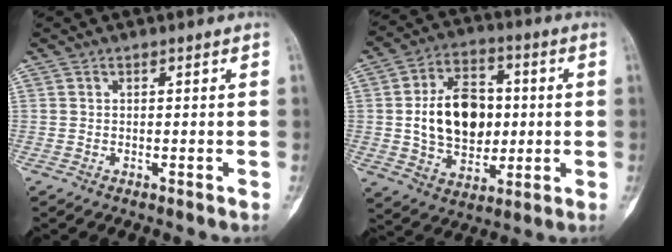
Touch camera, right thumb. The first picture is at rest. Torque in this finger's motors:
{"motor_torque": [1.74, 1.88, 0.41, -0.33, 0.11]}